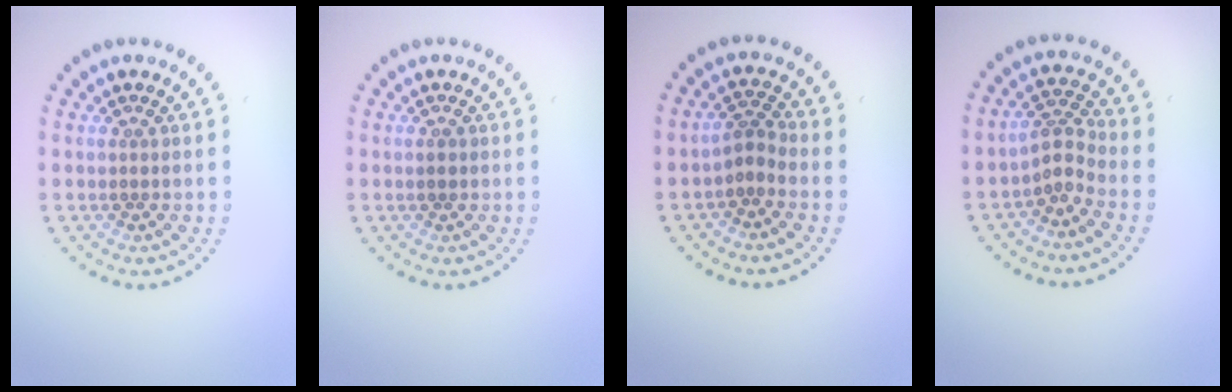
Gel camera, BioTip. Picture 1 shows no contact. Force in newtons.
{"total": 0.9, "press": 0.9, "slide": 0.1}
{"total": 1.9, "press": 1.2, "slide": 1.4}
{"total": 2.4, "press": 1.5, "slide": 1.8}